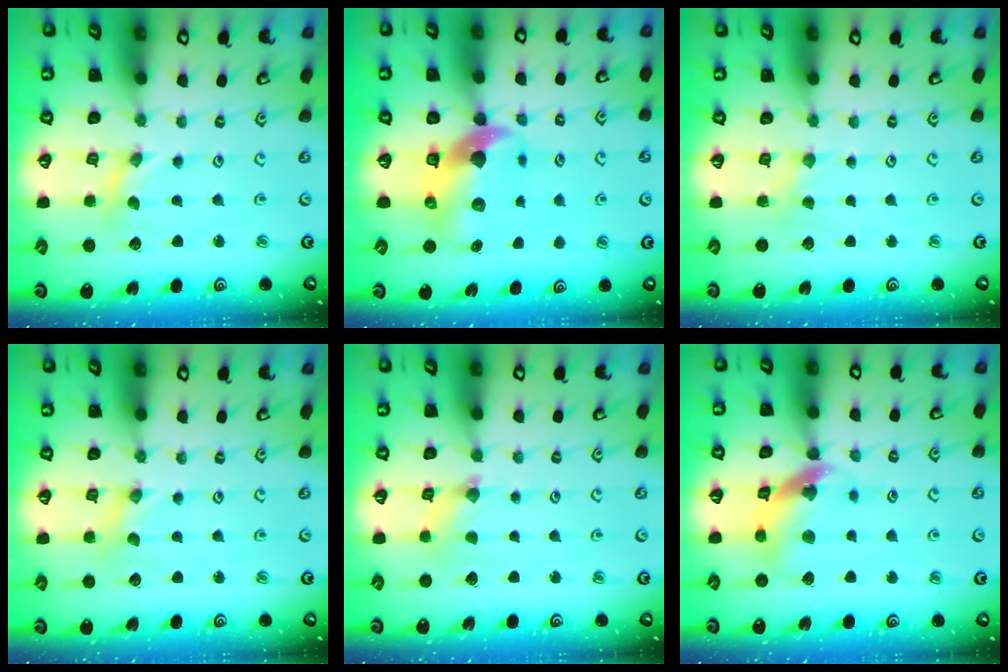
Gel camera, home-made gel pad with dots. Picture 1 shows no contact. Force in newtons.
{"total": 10.6, "press": 10.5, "slide": 1.9}
{"total": 2.1, "press": 2.1, "slide": 0.3}
{"total": 0.6, "press": 0.6, "slide": 0.2}
{"total": 1.7, "press": 1.7, "slide": 0.3}
{"total": 13.1, "press": 13.0, "slide": 1.7}